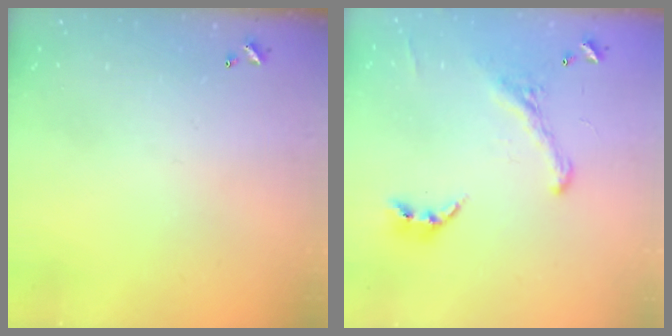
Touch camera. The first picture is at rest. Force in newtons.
{"total": 2.9, "press": 2.7, "slide": 1.2}